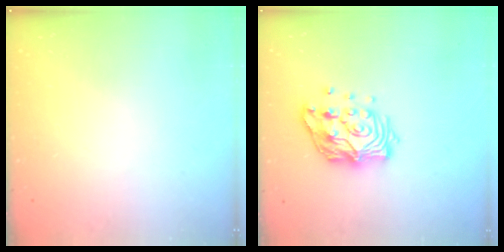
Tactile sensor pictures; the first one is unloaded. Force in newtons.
{"total": 15.1, "press": 15.0, "slide": 1.4}